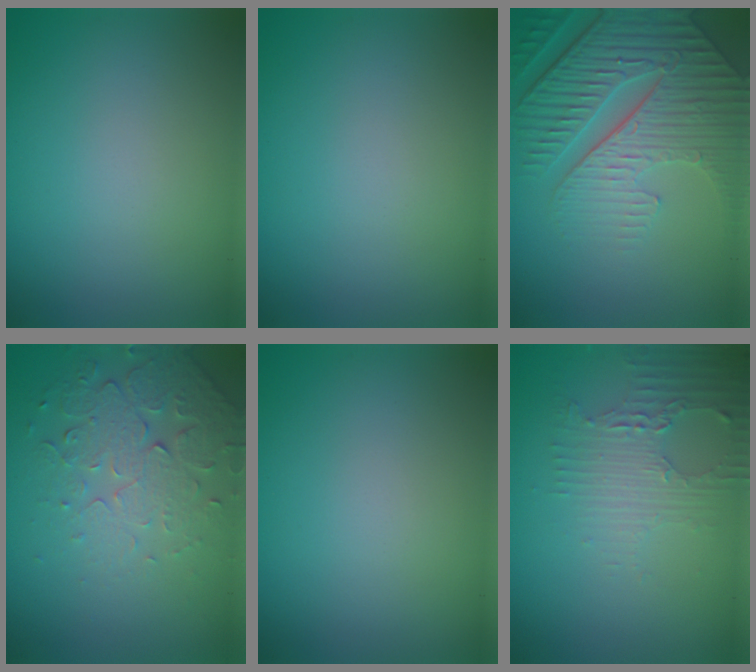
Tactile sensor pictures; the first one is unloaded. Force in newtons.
{"total": 0.0}
{"total": 6.9, "press": 5.7, "slide": 3.9}
{"total": 5.1, "press": 3.7, "slide": 3.5}
{"total": 0.0}
{"total": 3.0, "press": 2.5, "slide": 1.7}